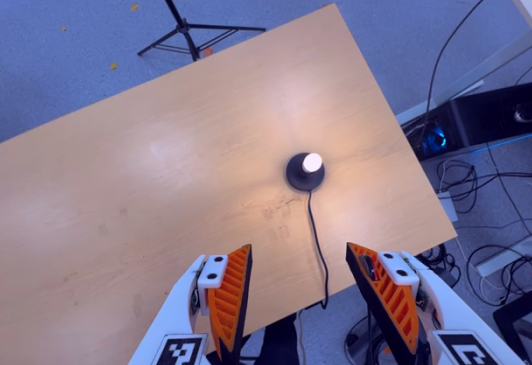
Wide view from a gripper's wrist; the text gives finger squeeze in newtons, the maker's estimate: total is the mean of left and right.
{"total": 0.0}